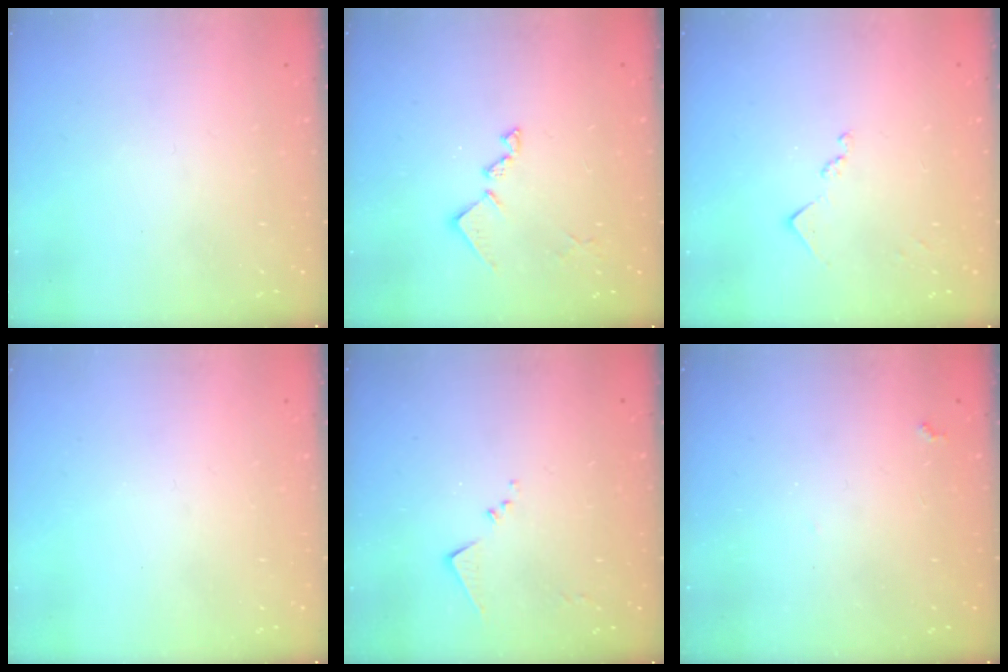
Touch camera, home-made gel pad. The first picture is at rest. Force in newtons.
{"total": 10.6, "press": 10.5, "slide": 0.5}
{"total": 7.8, "press": 7.7, "slide": 0.5}
{"total": 0.0}
{"total": 7.1, "press": 7.1, "slide": 0.4}
{"total": 4.3, "press": 4.2, "slide": 0.7}